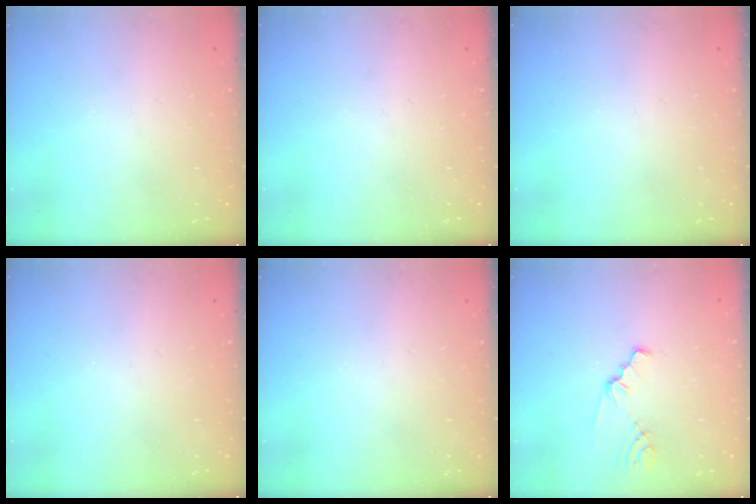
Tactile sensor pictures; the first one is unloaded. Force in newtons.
{"total": 0.0}
{"total": 0.0}
{"total": 0.0}
{"total": 0.0}
{"total": 1.5, "press": 1.5, "slide": 0.3}